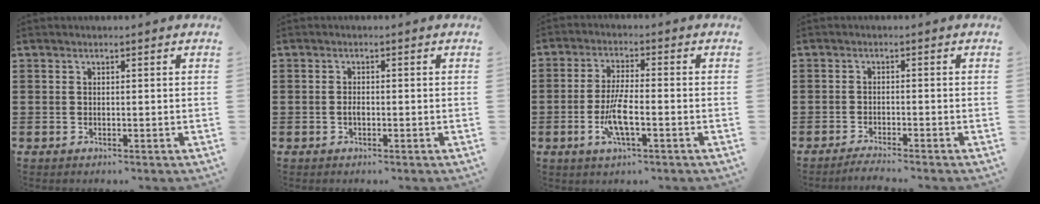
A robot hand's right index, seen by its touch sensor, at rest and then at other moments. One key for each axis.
{"total": 0.9, "fx": -0.3, "fy": 0.3, "fz": 0.8, "tx": -0.017, "ty": -0.005, "tz": -0.005}
{"total": 6.1, "fx": -2.1, "fy": 1.3, "fz": 5.6, "tx": -0.120, "ty": -0.011, "tz": -0.042}
{"total": 1.8, "fx": -1.7, "fy": -0.4, "fz": 0.4, "tx": -0.009, "ty": -0.002, "tz": -0.032}